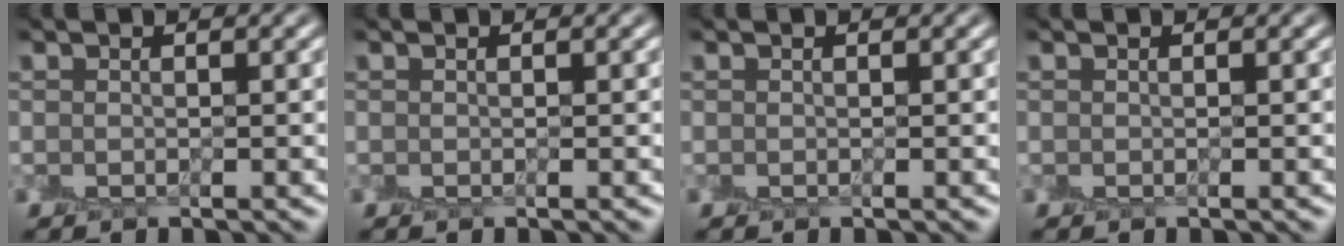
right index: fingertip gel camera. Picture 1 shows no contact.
{"total": 0.0}
{"total": 0.0}
{"total": 0.0}